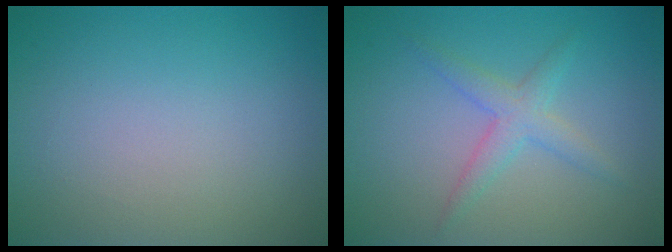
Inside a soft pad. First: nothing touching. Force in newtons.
{"total": 2.4, "press": 2.4, "slide": 0.1}